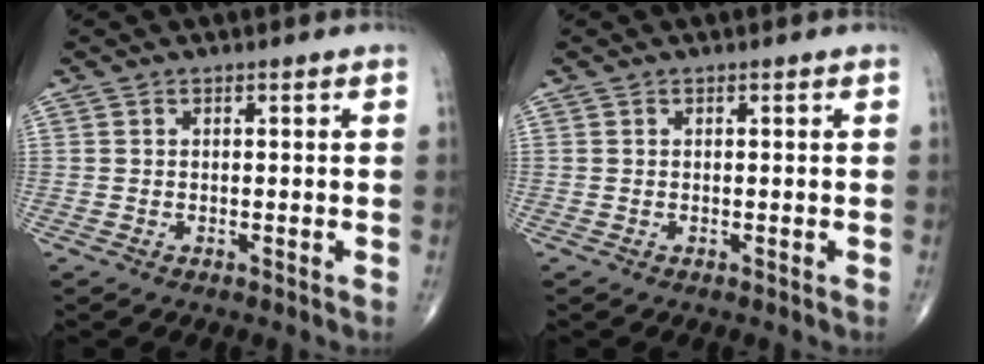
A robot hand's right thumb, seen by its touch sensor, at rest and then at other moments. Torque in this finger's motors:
{"motor_torque": [-0.53, -0.39, -0.03, 0.03, 0.00]}